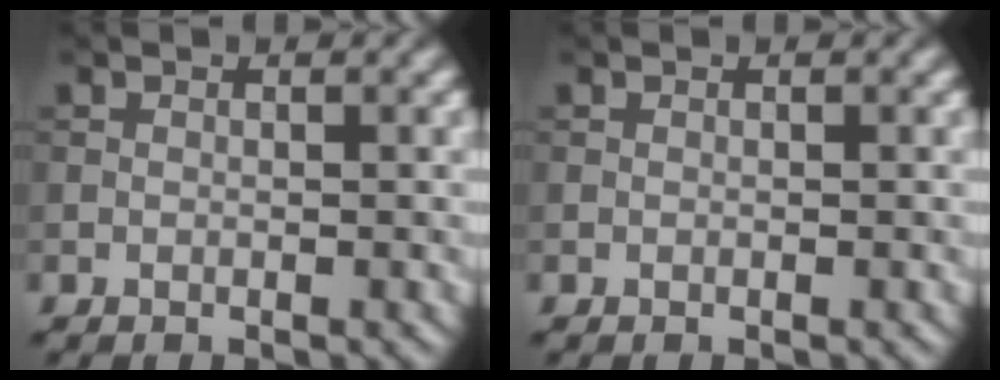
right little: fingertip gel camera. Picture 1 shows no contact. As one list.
[{"total": 0.0}]